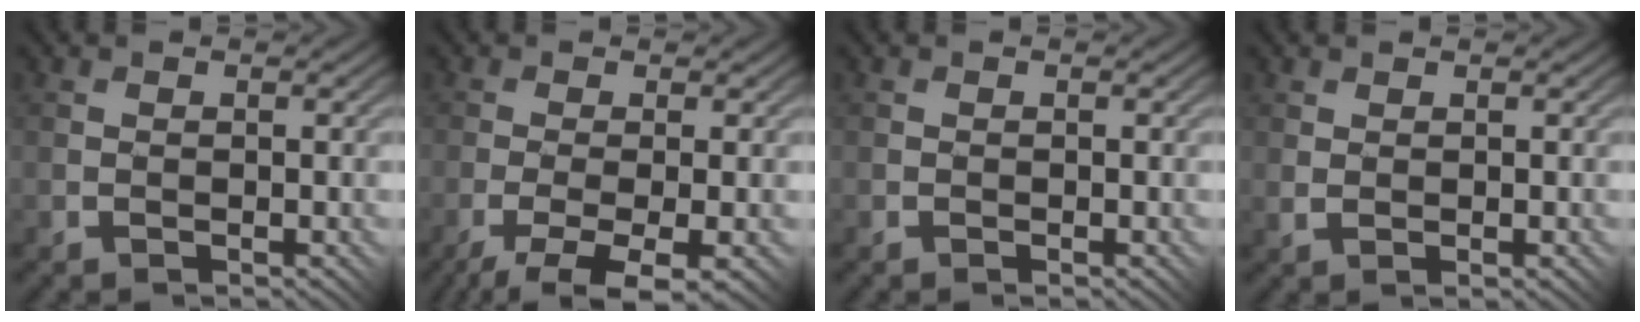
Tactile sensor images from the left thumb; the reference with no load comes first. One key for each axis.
{"total": 6.1, "fx": -3.8, "fy": 1.1, "fz": 4.7, "tx": -0.091, "ty": -0.009, "tz": -0.060}
{"total": 0.0}
{"total": 1.2, "fx": 0.3, "fy": 0.5, "fz": 1.0, "tx": -0.024, "ty": -0.002, "tz": 0.011}